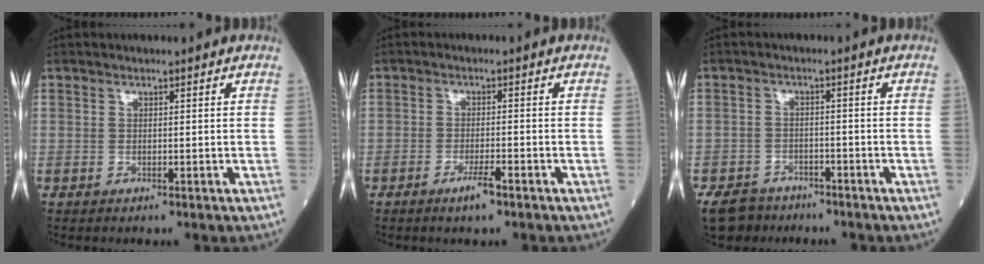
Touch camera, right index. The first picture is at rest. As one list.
[{"total": 3.0, "force": [-2.0, 0.2, 2.2], "torque": [-0.039, -0.002, -0.036]}, {"total": 6.5, "force": [-5.3, 3.6, 0.8], "torque": [-0.017, -0.004, -0.089]}]